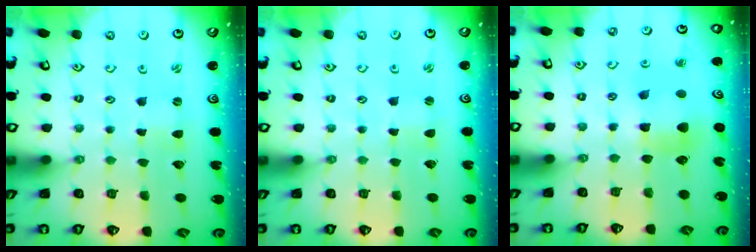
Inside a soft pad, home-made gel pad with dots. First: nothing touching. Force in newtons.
{"total": 1.5, "press": 1.4, "slide": 0.3}
{"total": 6.4, "press": 6.3, "slide": 0.5}